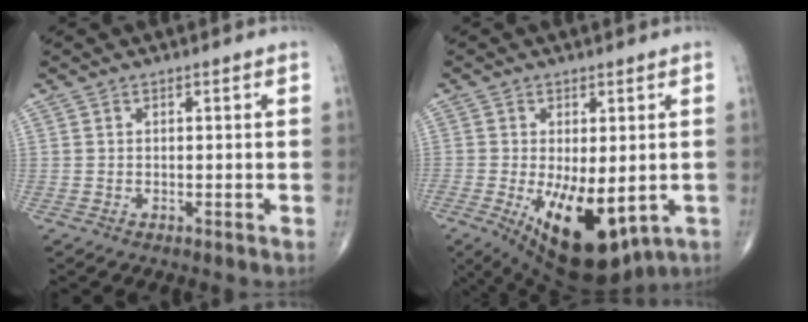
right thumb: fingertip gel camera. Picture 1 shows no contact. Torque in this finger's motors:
{"motor_torque": [4.21, 0.80, 2.63, -0.13, 0.76]}